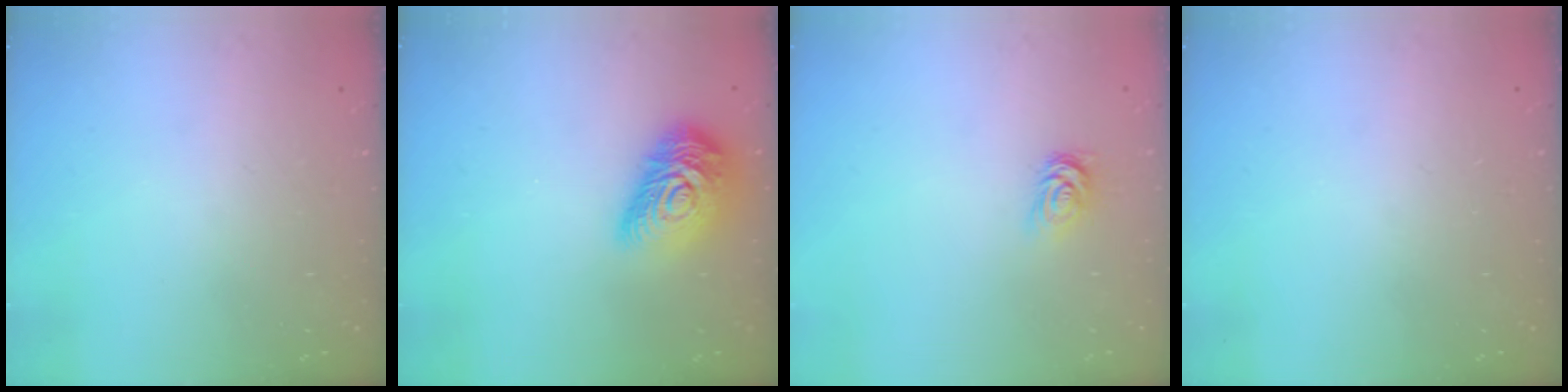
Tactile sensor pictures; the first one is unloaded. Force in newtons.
{"total": 16.1, "press": 16.1, "slide": 0.9}
{"total": 2.5, "press": 2.5, "slide": 0.4}
{"total": 0.0}